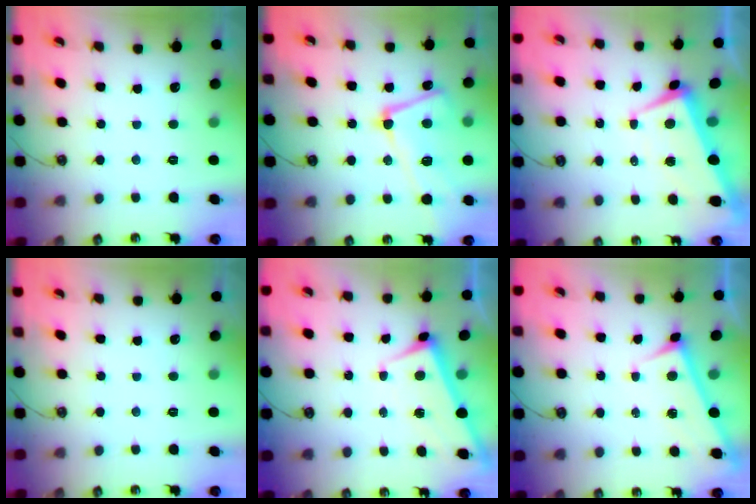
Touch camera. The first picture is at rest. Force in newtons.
{"total": 9.0, "press": 8.9, "slide": 1.5}
{"total": 1.7, "press": 1.3, "slide": 1.0}
{"total": 0.0}
{"total": 2.5, "press": 2.5, "slide": 0.2}
{"total": 3.3, "press": 3.3, "slide": 0.3}